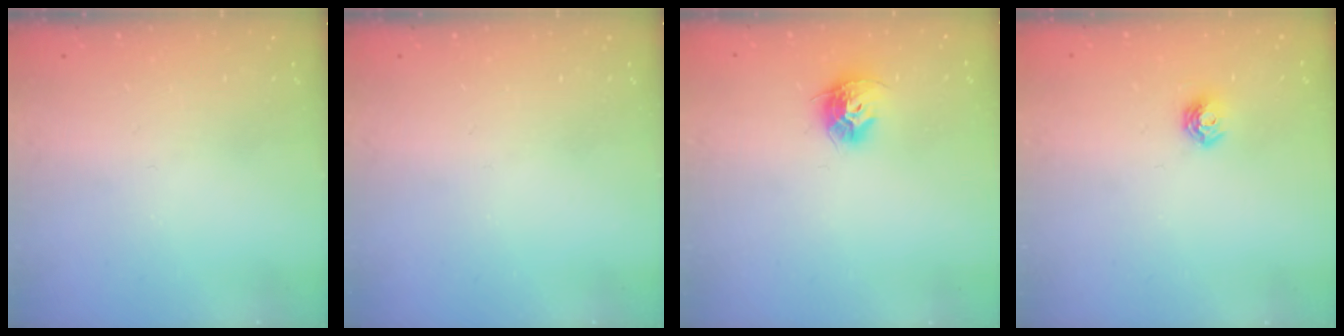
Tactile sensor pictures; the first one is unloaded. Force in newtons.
{"total": 0.0}
{"total": 9.9, "press": 9.8, "slide": 0.5}
{"total": 5.2, "press": 5.2, "slide": 0.5}